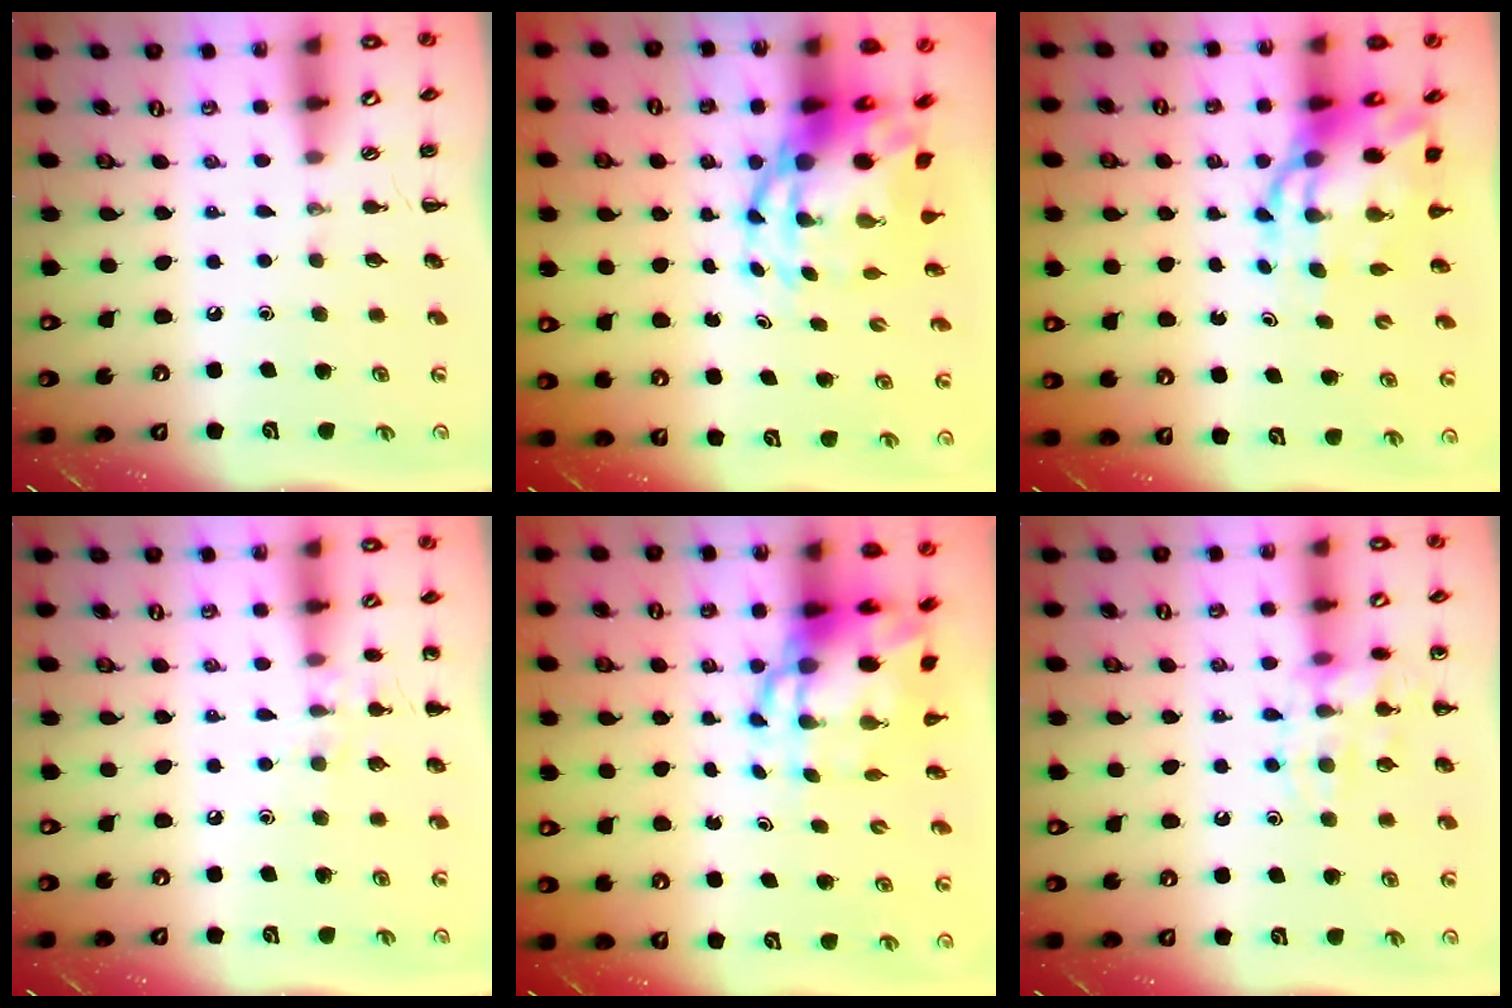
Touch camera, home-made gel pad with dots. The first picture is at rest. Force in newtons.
{"total": 10.1, "press": 9.7, "slide": 2.9}
{"total": 10.2, "press": 9.9, "slide": 2.7}
{"total": 7.4, "press": 7.1, "slide": 2.1}
{"total": 9.2, "press": 8.9, "slide": 2.3}
{"total": 12.5, "press": 12.5, "slide": 0.9}